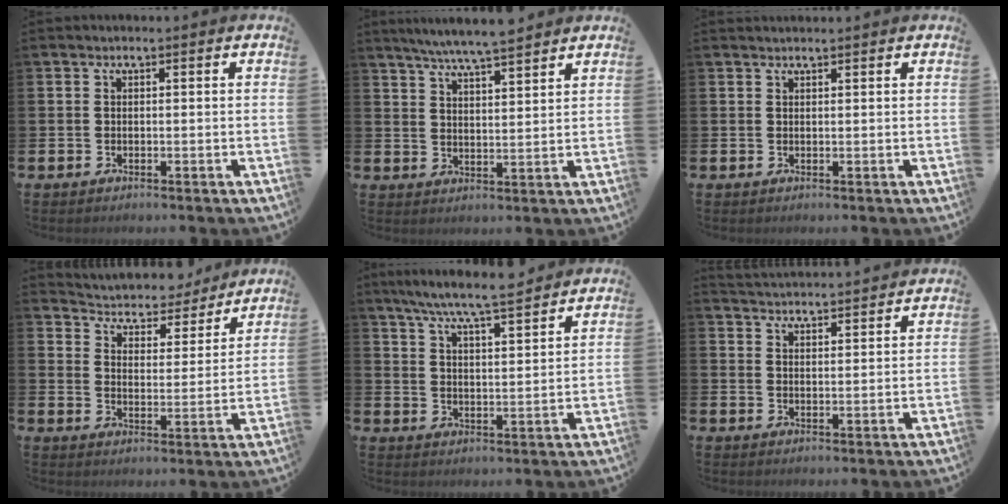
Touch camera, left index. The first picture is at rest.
{"total": 6.2, "force": [6.0, -0.1, 1.7], "torque": [-0.045, -0.028, 0.105]}
{"total": 0.9, "force": [0.9, 0.0, 0.1], "torque": [0.007, -0.003, 0.014]}
{"total": 5.0, "force": [4.8, 1.5, 0.0], "torque": [-0.024, -0.045, 0.077]}
{"total": 7.7, "force": [7.2, 0.0, 2.6], "torque": [-0.067, -0.042, 0.126]}
{"total": 4.1, "force": [4.1, -0.1, -0.1], "torque": [-0.007, -0.031, 0.074]}